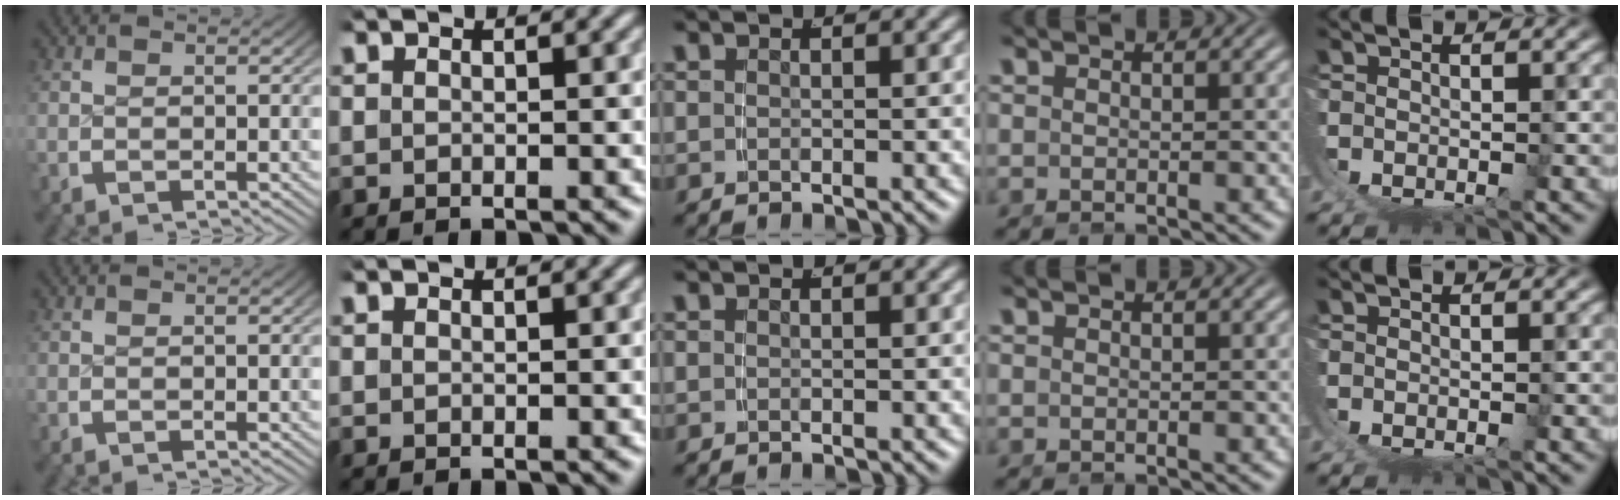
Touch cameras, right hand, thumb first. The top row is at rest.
{}